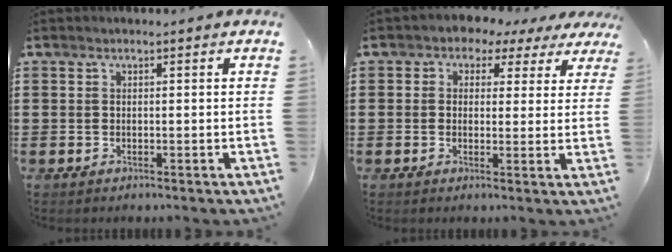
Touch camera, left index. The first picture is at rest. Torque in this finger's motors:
{"motor_torque": [2.14, 0.00, 0.75, 0.02]}